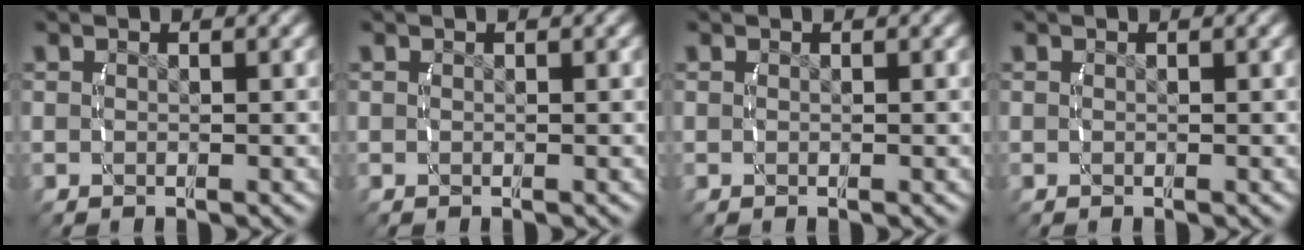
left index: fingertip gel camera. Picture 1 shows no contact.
{"total": 0.0}
{"total": 0.0}
{"total": 0.0}